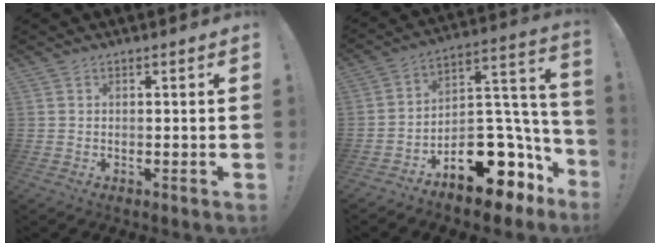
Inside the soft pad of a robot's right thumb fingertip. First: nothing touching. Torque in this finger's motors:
{"motor_torque": [2.04, 1.63, 1.26, -1.51, 0.36]}